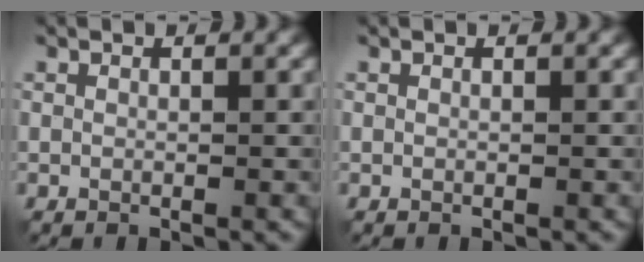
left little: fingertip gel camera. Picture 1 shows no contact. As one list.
[{"total": 0.0}]